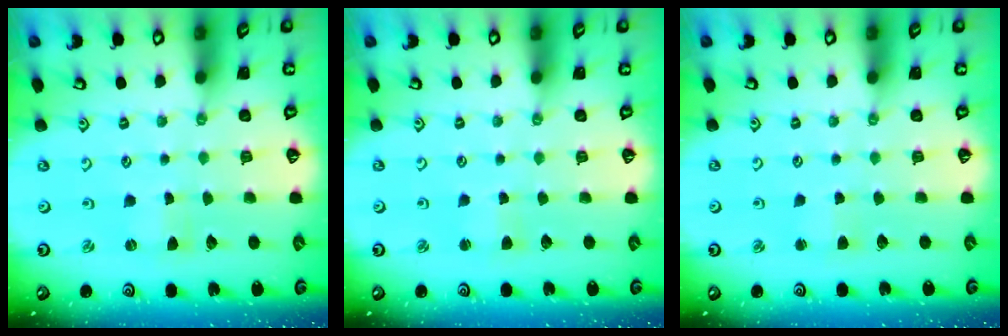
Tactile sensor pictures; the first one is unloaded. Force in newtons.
{"total": 2.5, "press": 2.5, "slide": 0.2}
{"total": 3.0, "press": 3.0, "slide": 0.3}